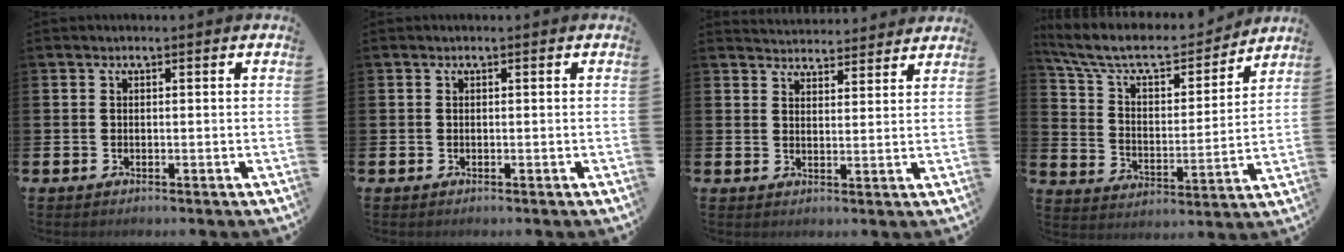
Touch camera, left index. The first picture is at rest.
{"total": 0.0}
{"total": 4.0, "force": [4.0, 0.5, -0.3], "torque": [-0.004, -0.027, 0.073]}
{"total": 9.5, "force": [8.4, 2.8, 3.4], "torque": [-0.111, -0.054, 0.143]}